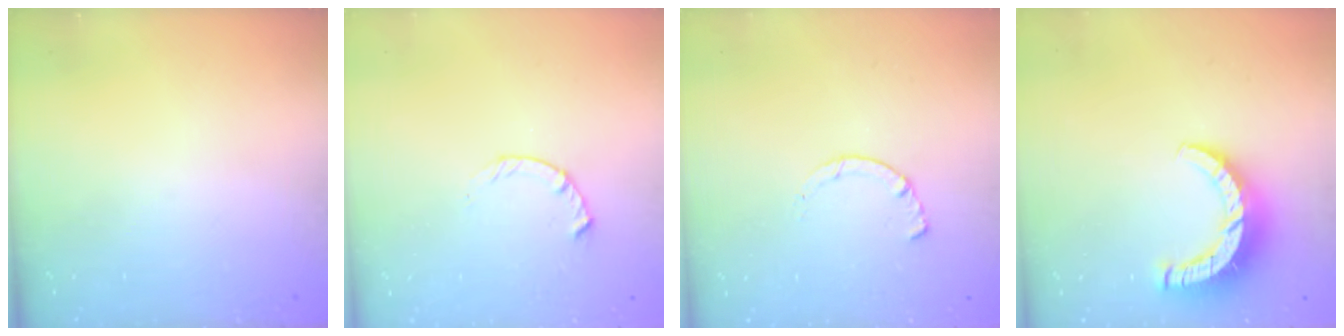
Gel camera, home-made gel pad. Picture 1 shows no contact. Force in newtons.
{"total": 1.8, "press": 1.8, "slide": 0.3}
{"total": 1.8, "press": 1.7, "slide": 0.3}
{"total": 9.4, "press": 9.4, "slide": 0.8}